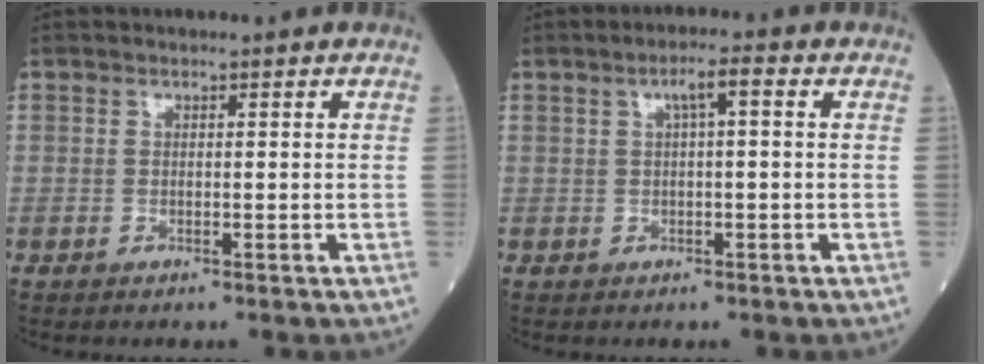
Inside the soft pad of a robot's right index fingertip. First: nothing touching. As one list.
[{"total": 3.1, "force": [0.8, 0.4, 3.0], "torque": [-0.052, 0.013, 0.013]}]